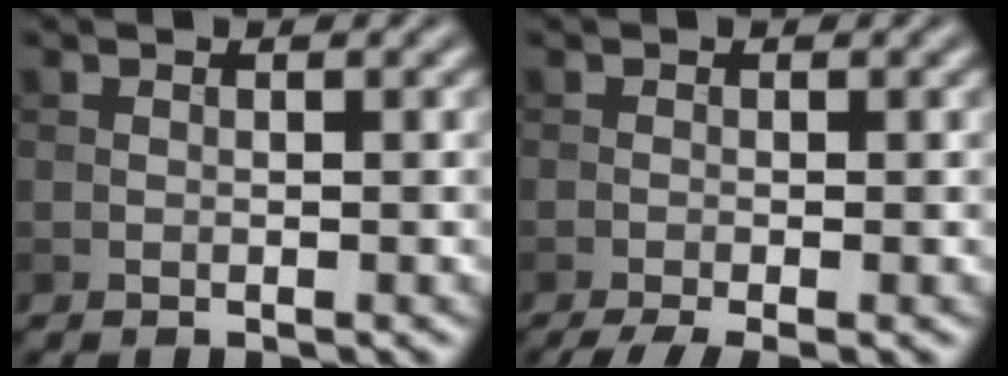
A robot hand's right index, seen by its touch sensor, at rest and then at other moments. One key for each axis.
{"total": 3.4, "fx": -2.2, "fy": 0.7, "fz": 2.5, "tx": -0.040, "ty": -0.007, "tz": -0.041}